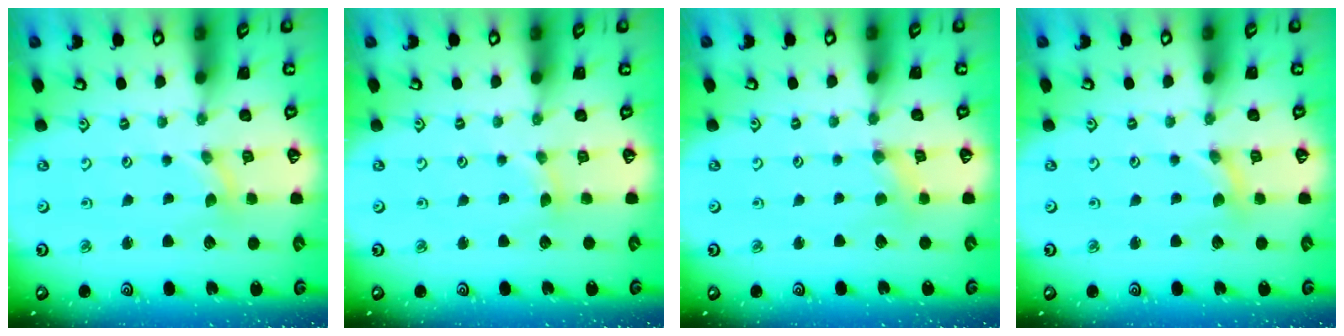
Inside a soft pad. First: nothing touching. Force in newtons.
{"total": 2.3, "press": 2.3, "slide": 0.3}
{"total": 1.0, "press": 1.0, "slide": 0.1}
{"total": 0.0}